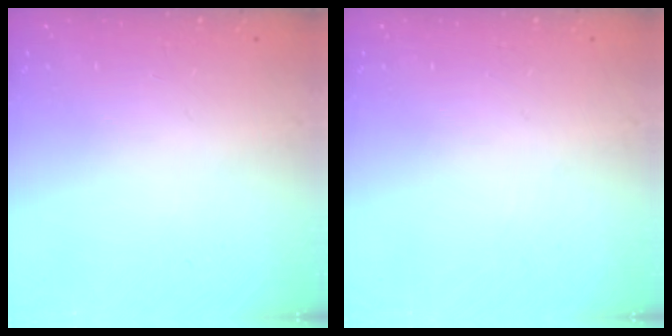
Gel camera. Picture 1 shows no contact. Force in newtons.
{"total": 0.0}